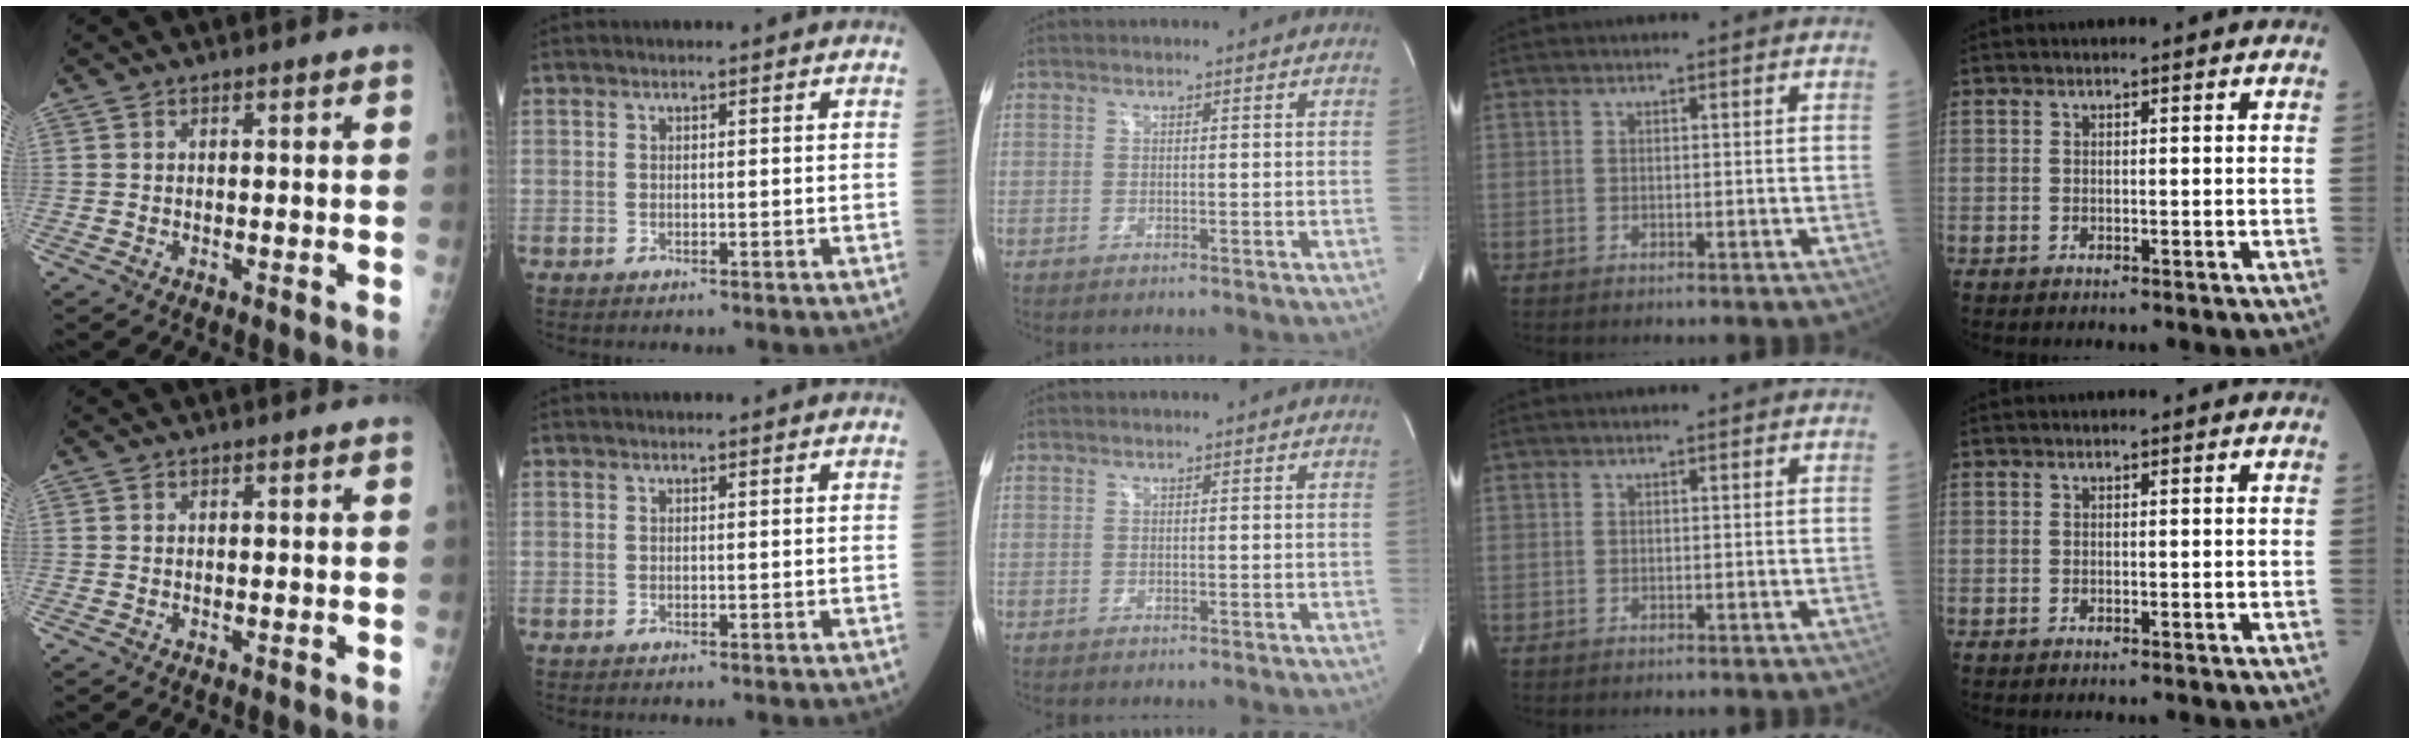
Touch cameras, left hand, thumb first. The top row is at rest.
{}